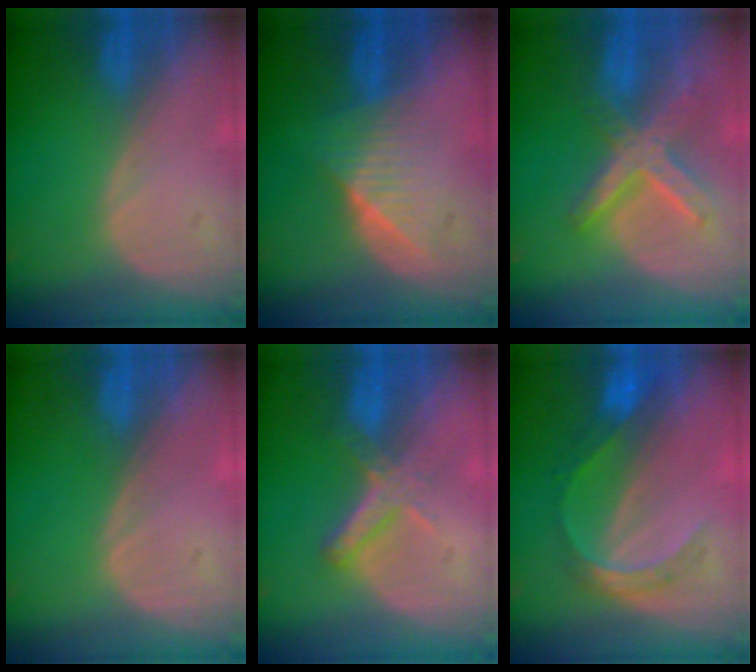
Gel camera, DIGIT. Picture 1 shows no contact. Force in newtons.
{"total": 6.4, "press": 6.1, "slide": 2.2}
{"total": 8.1, "press": 7.0, "slide": 4.1}
{"total": 0.0}
{"total": 5.5, "press": 4.7, "slide": 2.7}
{"total": 6.1, "press": 5.3, "slide": 3.1}